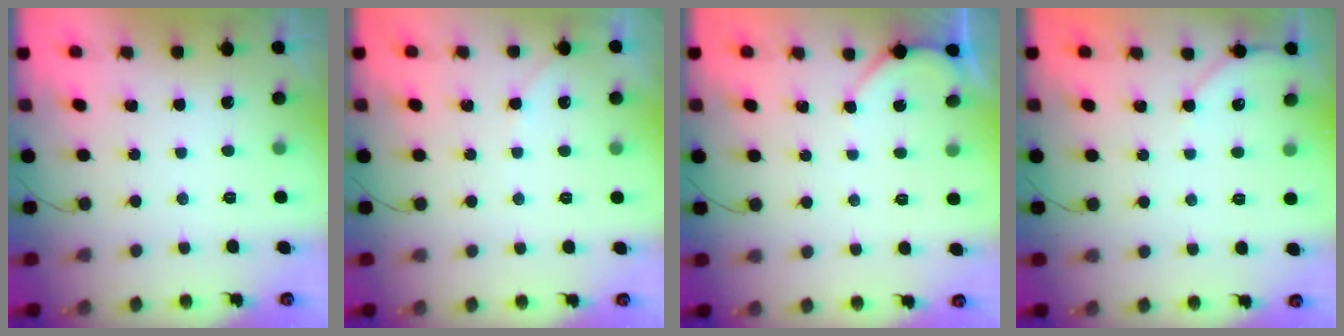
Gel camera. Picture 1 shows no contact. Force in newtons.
{"total": 3.5, "press": 3.4, "slide": 0.6}
{"total": 2.7, "press": 2.6, "slide": 0.4}
{"total": 3.2, "press": 3.2, "slide": 0.5}